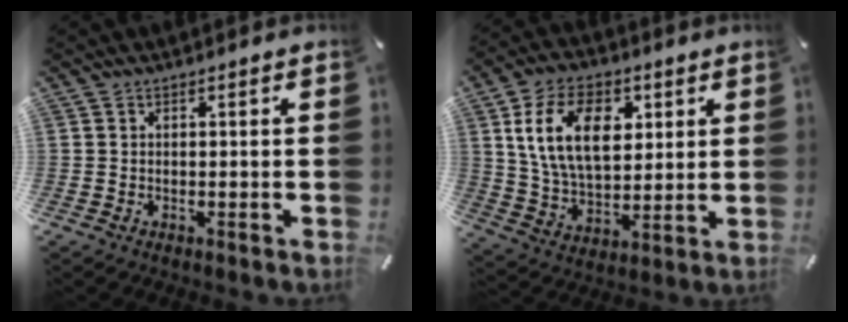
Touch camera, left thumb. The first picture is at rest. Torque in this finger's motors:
{"motor_torque": [2.43, 2.58, 1.53, -1.24, 0.24]}